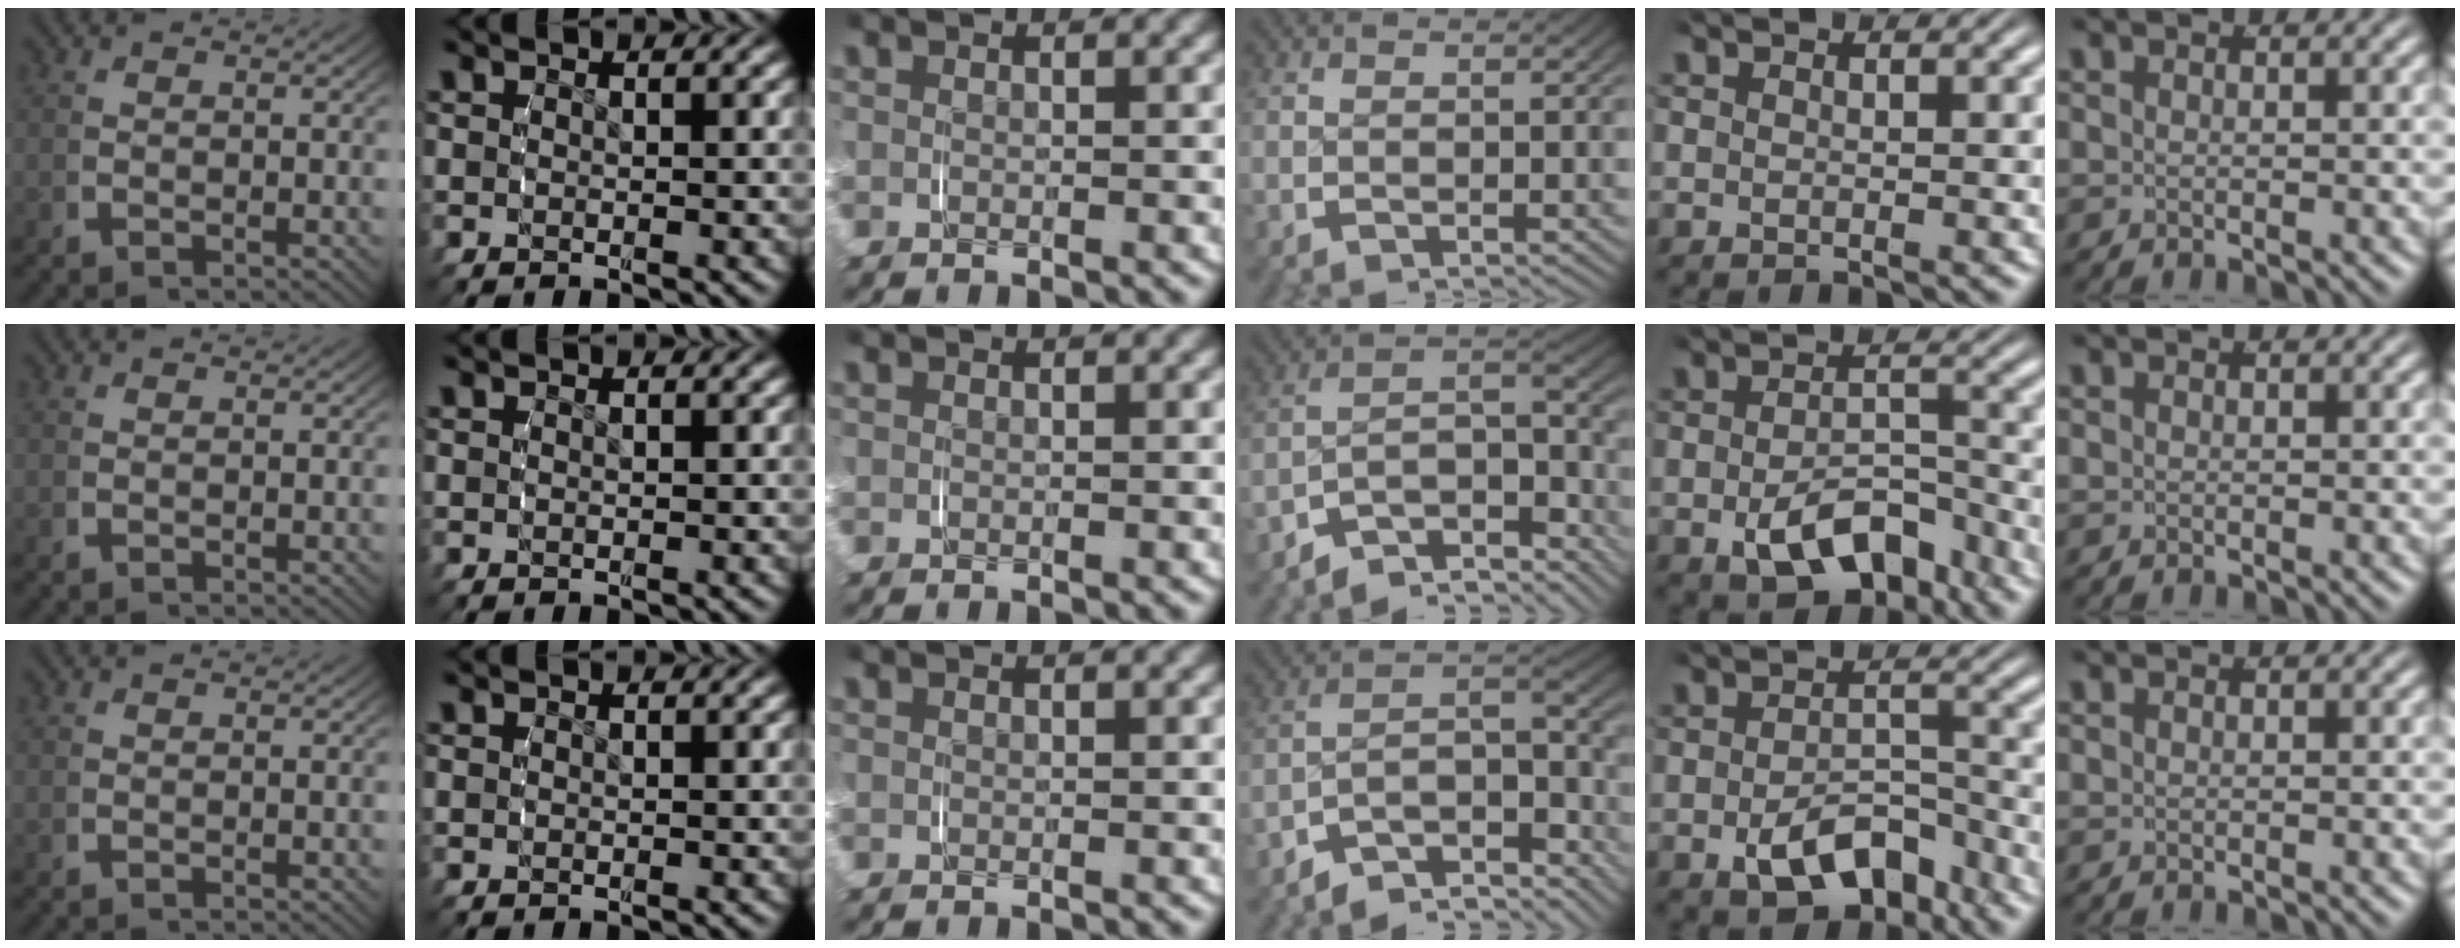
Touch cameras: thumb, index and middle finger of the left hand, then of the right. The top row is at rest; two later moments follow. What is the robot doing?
{"motion": "grasp_and_lifting", "object": "shoes"}